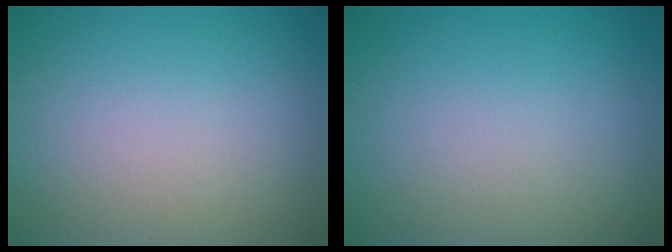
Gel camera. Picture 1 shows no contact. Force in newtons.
{"total": 0.0}